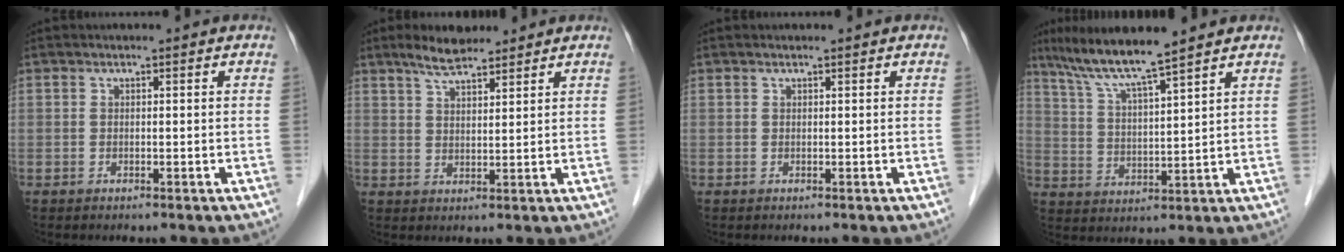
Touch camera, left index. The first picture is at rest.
{"total": 5.2, "force": [4.4, 1.3, 2.5], "torque": [-0.058, 0.012, 0.080]}
{"total": 0.0}
{"total": 9.4, "force": [7.8, -0.8, 5.3], "torque": [-0.099, 0.011, 0.143]}